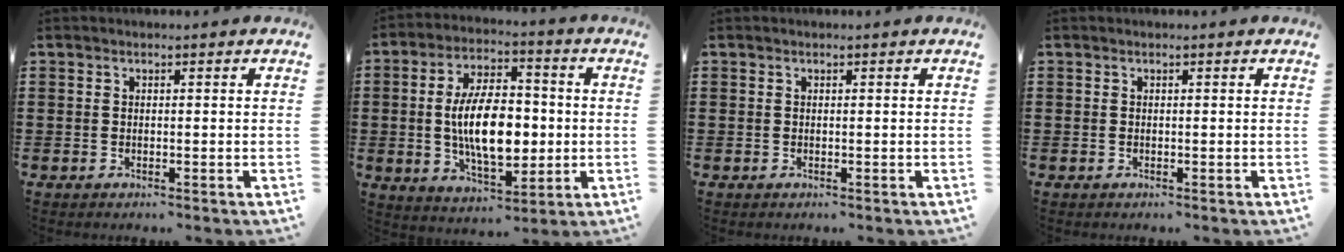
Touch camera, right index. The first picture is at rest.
{"total": 11.9, "force": [-0.3, 6.0, 10.3], "torque": [-0.188, -0.005, -0.012]}
{"total": 0.0}
{"total": 0.0}